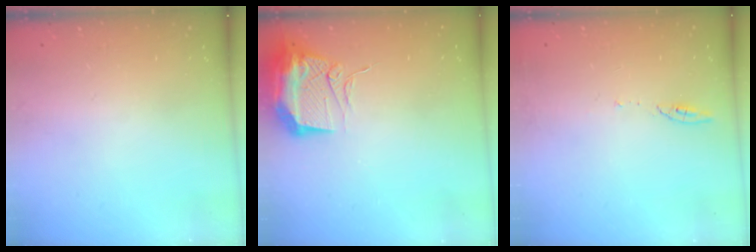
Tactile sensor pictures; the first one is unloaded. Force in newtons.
{"total": 13.6, "press": 13.3, "slide": 2.8}
{"total": 4.8, "press": 4.8, "slide": 0.6}